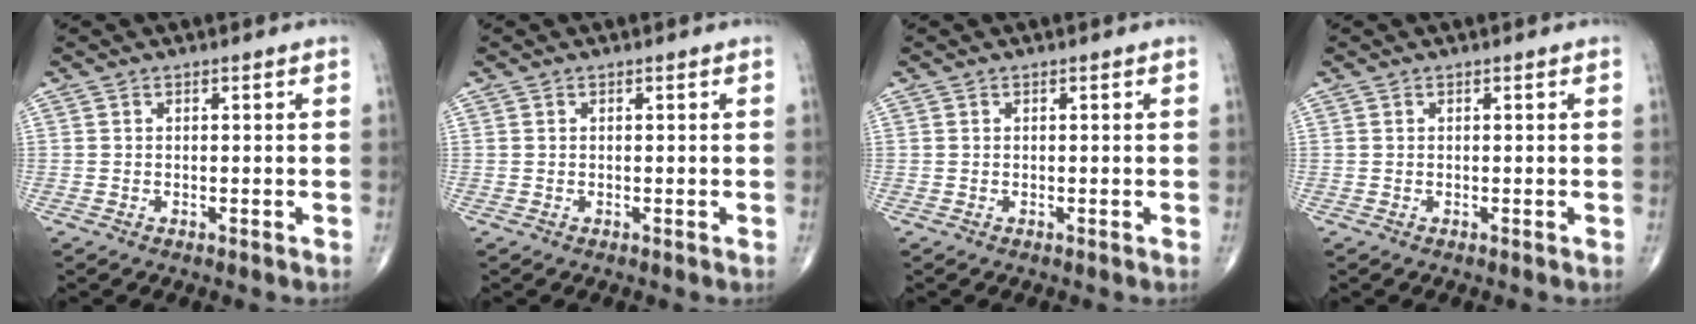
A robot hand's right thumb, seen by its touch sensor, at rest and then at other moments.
{"total": 0.0}
{"total": 0.0}
{"total": 0.0}